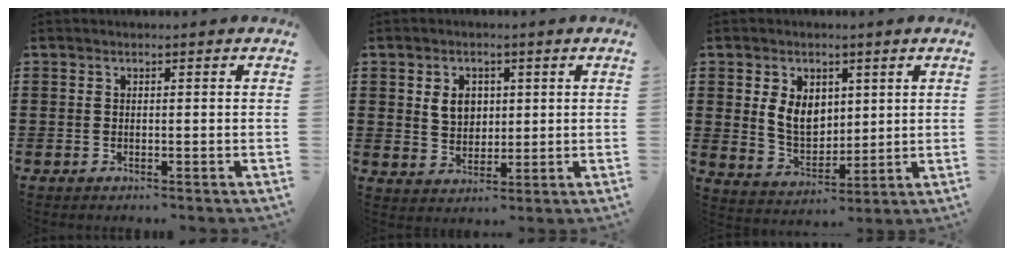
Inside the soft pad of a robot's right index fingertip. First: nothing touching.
{"total": 4.5, "force": [1.1, 3.6, 2.5], "torque": [-0.053, 0.010, 0.016]}
{"total": 6.7, "force": [1.7, 5.0, 4.1], "torque": [-0.093, 0.009, 0.029]}